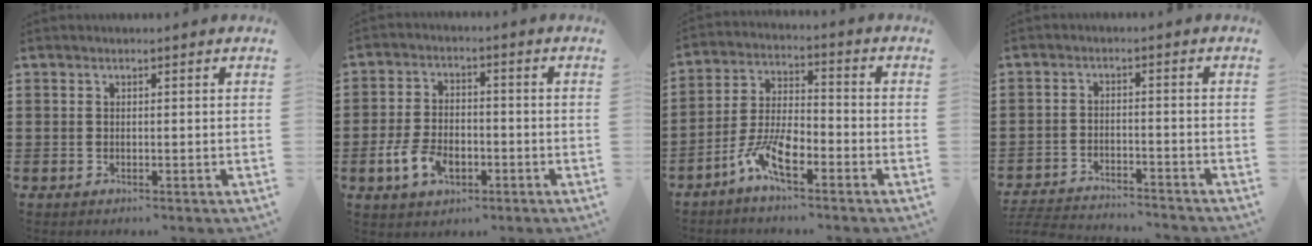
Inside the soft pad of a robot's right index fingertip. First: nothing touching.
{"total": 6.0, "force": [-2.5, 3.5, 4.2], "torque": [-0.101, 0.002, -0.051]}
{"total": 7.8, "force": [-4.8, 2.4, 5.6], "torque": [-0.139, -0.007, -0.096]}
{"total": 3.9, "force": [-3.9, 0.0, 0.5], "torque": [-0.018, -0.006, -0.083]}